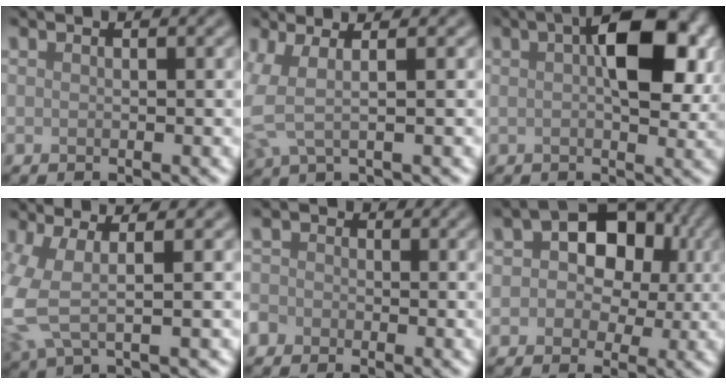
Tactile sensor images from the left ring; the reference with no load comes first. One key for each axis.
{"total": 3.1, "fx": 0.5, "fy": 1.0, "fz": 2.9, "tx": -0.069, "ty": 0.001, "tz": 0.005}
{"total": 8.6, "fx": 2.3, "fy": 3.8, "fz": 7.4, "tx": -0.107, "ty": 0.015, "tz": 0.028}
{"total": 5.0, "fx": -0.2, "fy": 1.8, "fz": 4.7, "tx": -0.130, "ty": -0.001, "tz": -0.009}
{"total": 3.0, "fx": -1.1, "fy": 2.7, "fz": 0.6, "tx": 0.005, "ty": 0.011, "tz": -0.033}
{"total": 8.0, "fx": 1.4, "fy": 6.2, "fz": 4.8, "tx": -0.036, "ty": 0.028, "tz": -0.003}